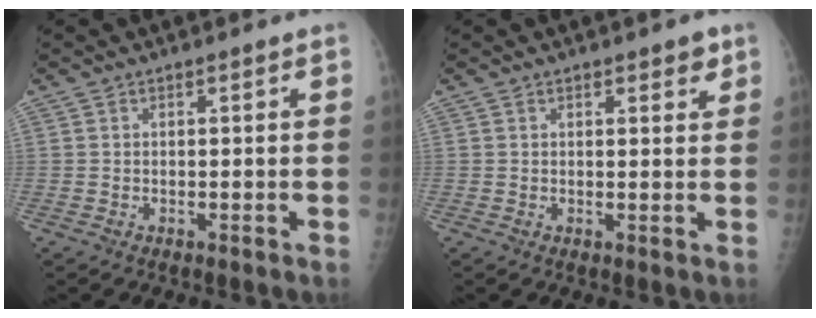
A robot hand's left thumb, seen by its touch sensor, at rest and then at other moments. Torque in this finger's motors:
{"motor_torque": [0.05, 0.24, 0.00, 0.14, 0.05]}